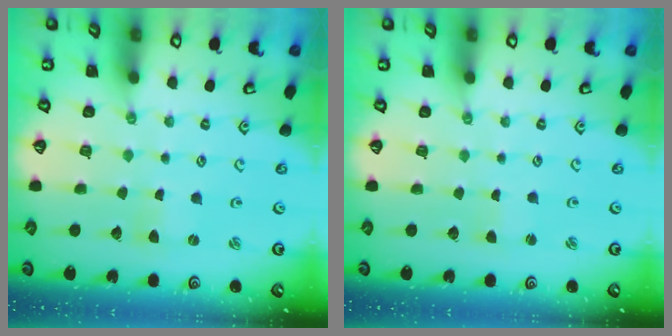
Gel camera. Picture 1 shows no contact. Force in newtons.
{"total": 0.5, "press": 0.5, "slide": 0.0}